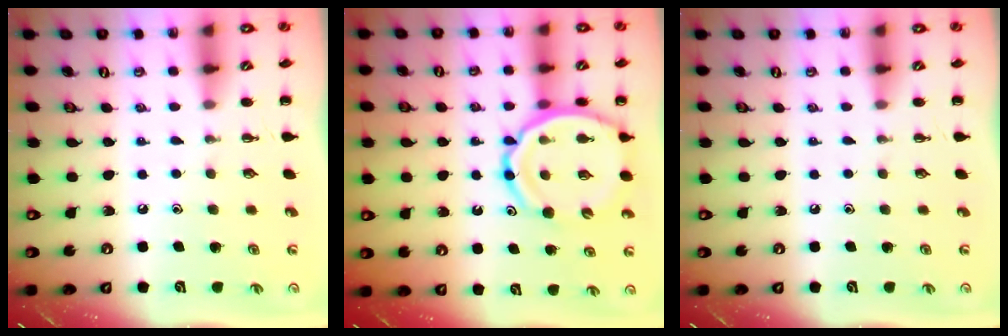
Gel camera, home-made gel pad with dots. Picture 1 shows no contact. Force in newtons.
{"total": 14.4, "press": 14.0, "slide": 3.5}
{"total": 0.0}